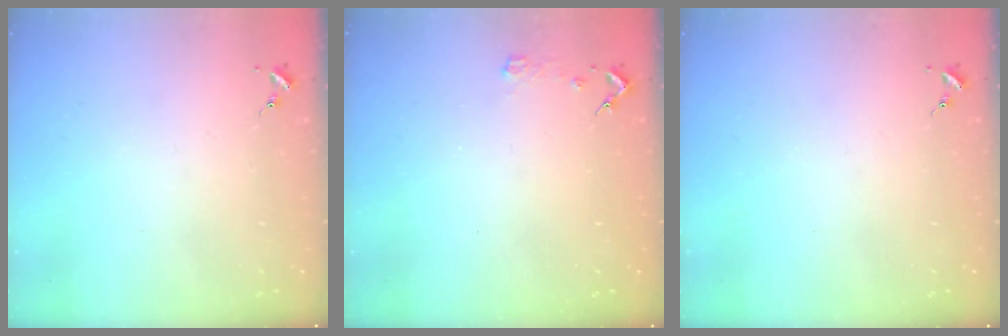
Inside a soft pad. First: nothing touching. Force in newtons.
{"total": 2.3, "press": 2.3, "slide": 0.3}
{"total": 0.0}